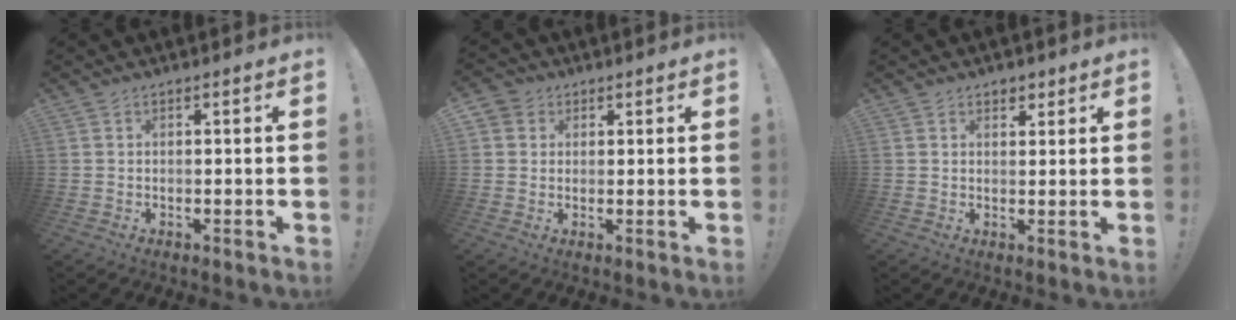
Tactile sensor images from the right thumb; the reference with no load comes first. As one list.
[{"total": 3.8, "force": [1.6, 3.3, 0.8], "torque": [-0.009, -0.003, 0.029]}, {"total": 2.5, "force": [1.6, 1.9, 0.6], "torque": [-0.001, -0.006, 0.027]}]